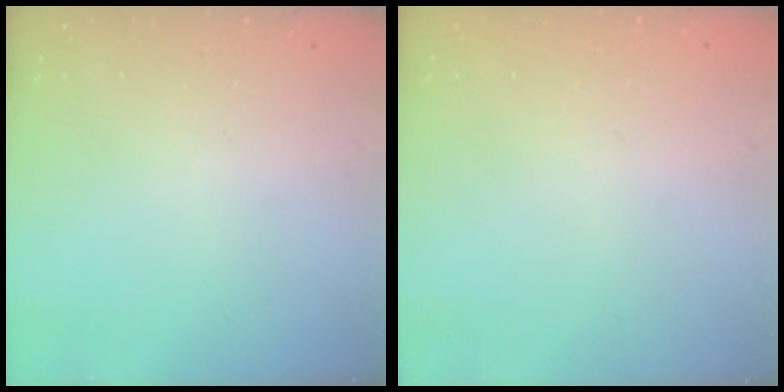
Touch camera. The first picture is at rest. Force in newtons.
{"total": 0.0}